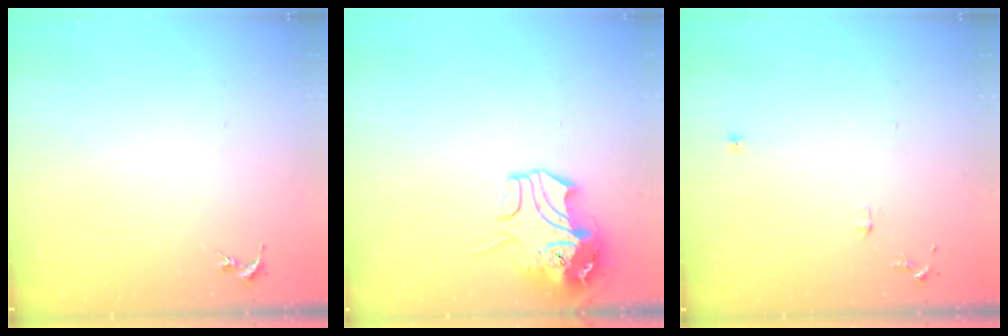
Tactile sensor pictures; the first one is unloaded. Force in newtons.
{"total": 12.0, "press": 11.8, "slide": 2.0}
{"total": 6.1, "press": 6.1, "slide": 0.7}